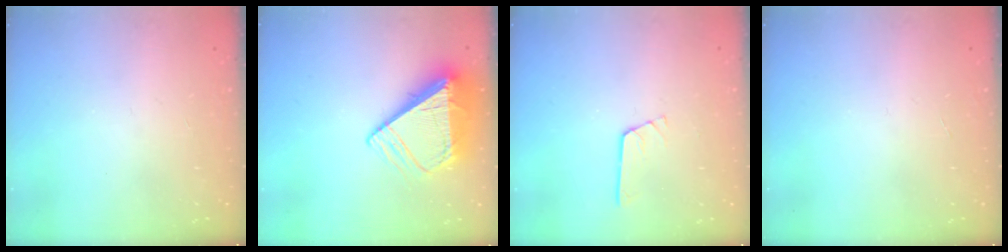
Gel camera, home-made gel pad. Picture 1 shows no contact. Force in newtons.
{"total": 10.9, "press": 10.8, "slide": 1.6}
{"total": 2.3, "press": 2.3, "slide": 0.3}
{"total": 0.0}